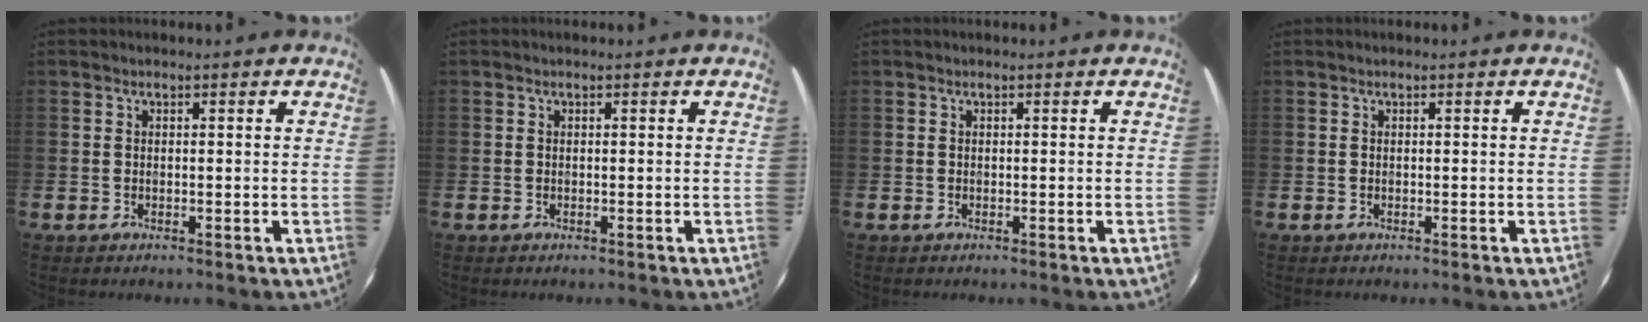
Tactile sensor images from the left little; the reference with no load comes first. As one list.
[{"total": 0.0}, {"total": 0.0}, {"total": 0.0}]